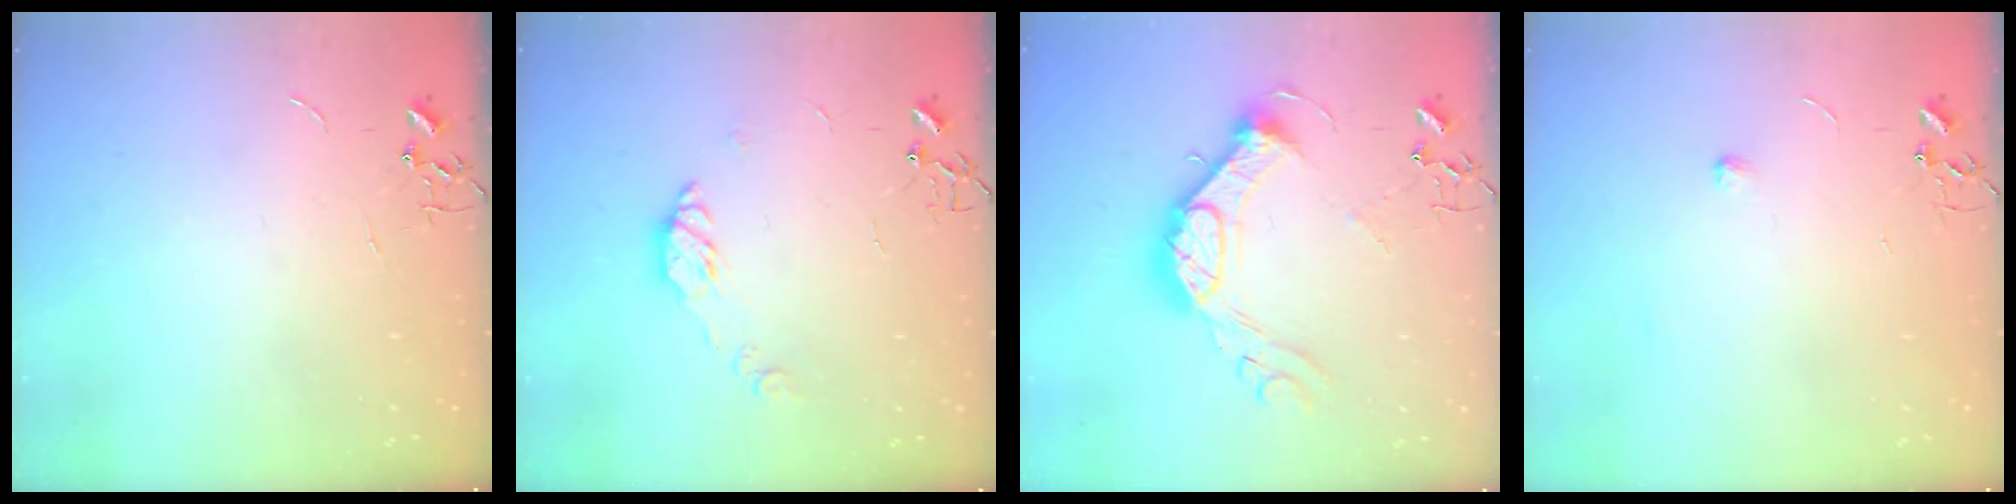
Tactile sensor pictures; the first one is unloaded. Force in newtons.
{"total": 7.6, "press": 7.6, "slide": 0.4}
{"total": 15.7, "press": 15.7, "slide": 1.3}
{"total": 5.2, "press": 5.2, "slide": 0.7}